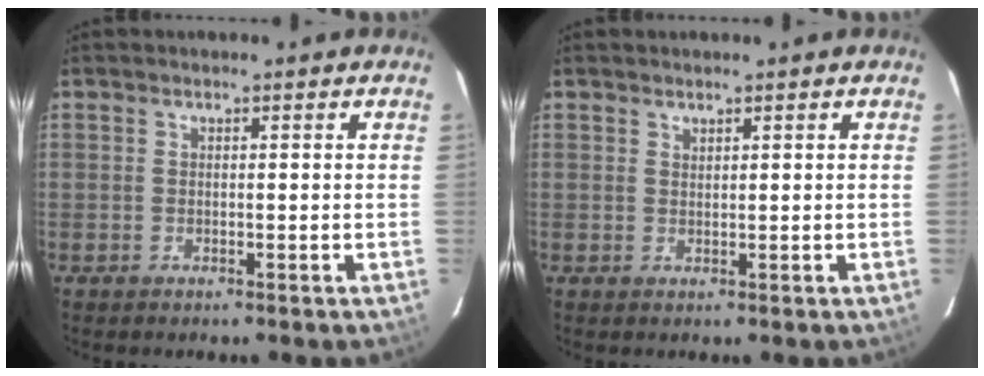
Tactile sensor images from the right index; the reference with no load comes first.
{"total": 0.7, "force": [0.7, 0.2, 0.1], "torque": [-0.003, 0.001, 0.015]}